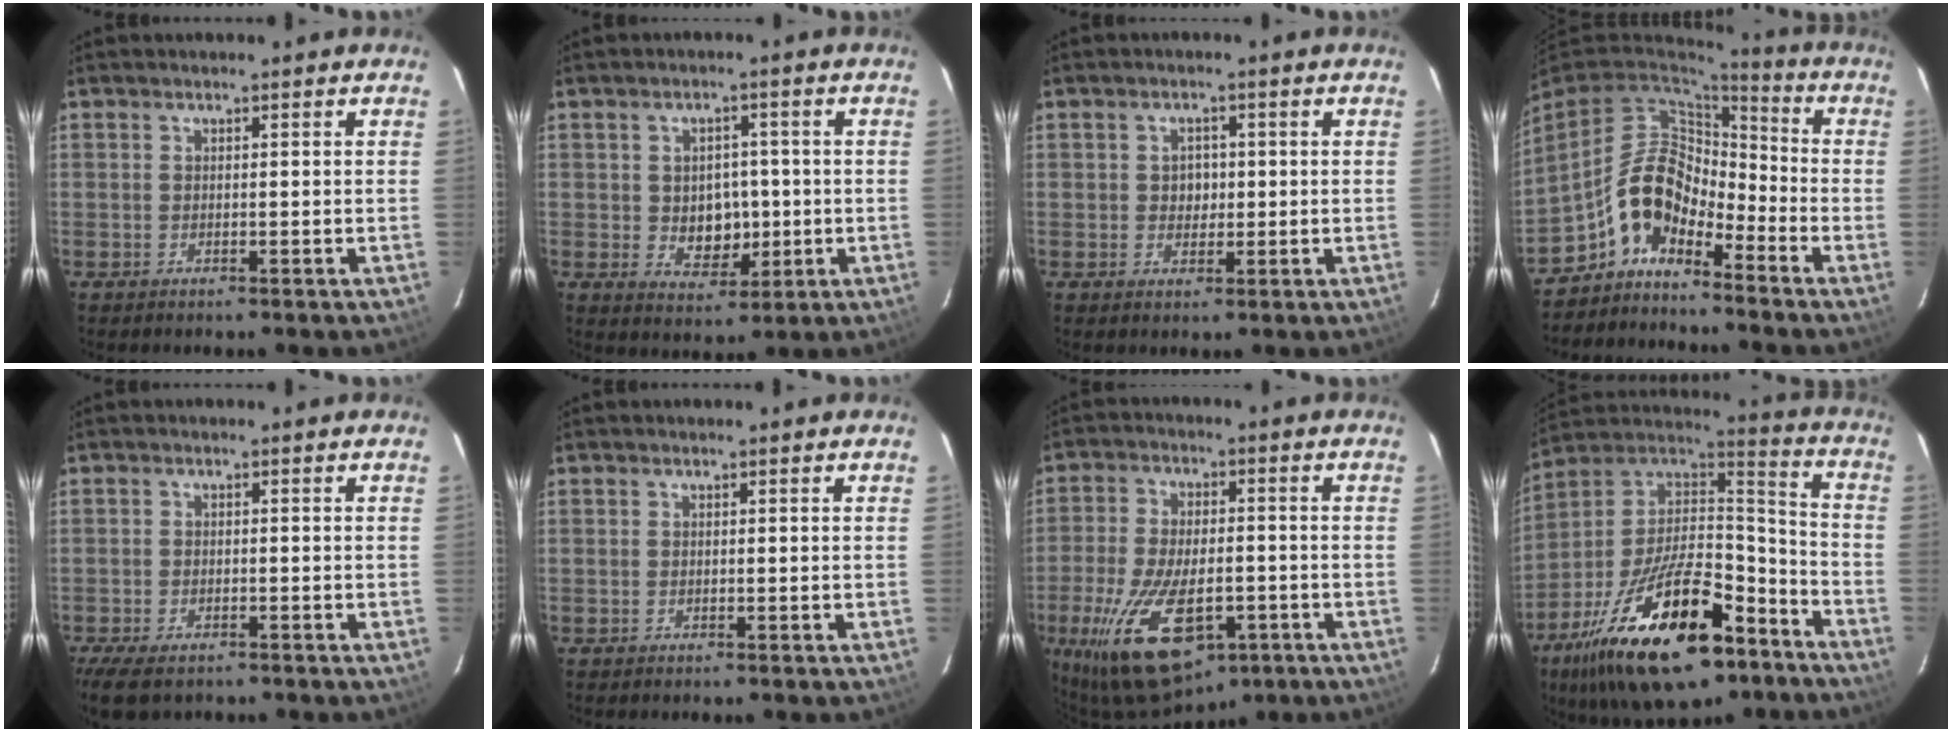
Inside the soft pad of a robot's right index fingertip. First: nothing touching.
{"total": 6.4, "force": [-0.3, 5.3, 3.5], "torque": [-0.063, 0.002, 0.010]}
{"total": 2.8, "force": [0.1, 2.5, 1.2], "torque": [-0.018, 0.007, 0.002]}
{"total": 9.2, "force": [-5.9, 4.5, 5.4], "torque": [-0.108, 0.028, -0.124]}
{"total": 6.9, "force": [-5.1, 2.8, 3.7], "torque": [-0.093, -0.026, -0.091]}
{"total": 0.0}
{"total": 18.7, "force": [-8.2, 9.0, 14.1], "torque": [-0.284, -0.030, -0.126]}
{"total": 29.0, "force": [-16.2, 12.3, 20.6], "torque": [-0.387, -0.008, -0.256]}